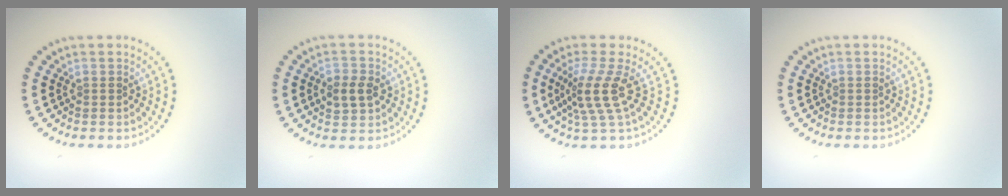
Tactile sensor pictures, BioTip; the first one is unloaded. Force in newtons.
{"total": 2.5, "press": 2.5, "slide": 0.2}
{"total": 3.5, "press": 2.5, "slide": 2.4}
{"total": 0.0}